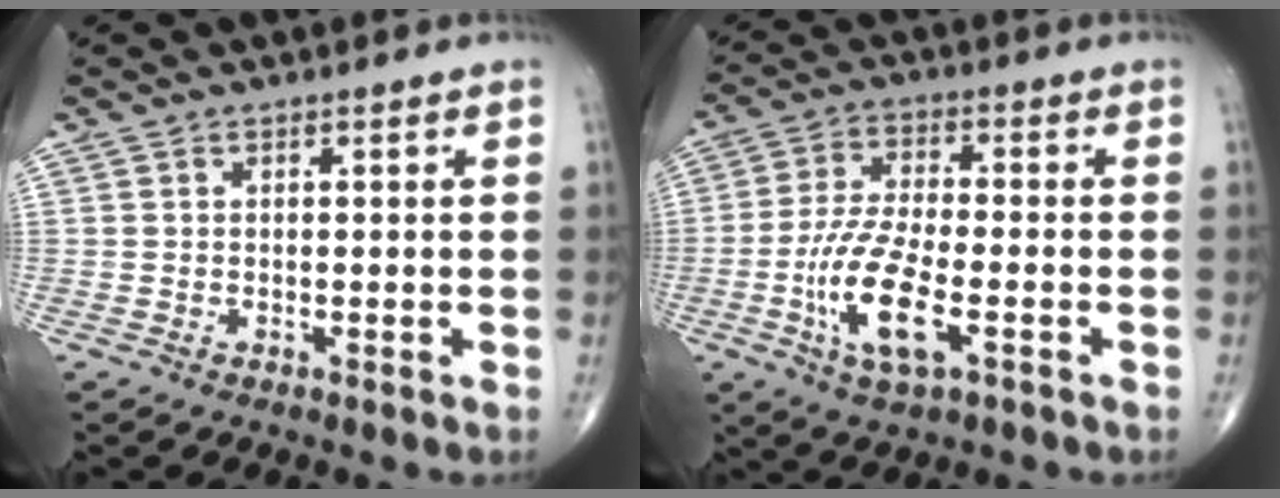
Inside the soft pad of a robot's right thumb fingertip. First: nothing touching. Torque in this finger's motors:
{"motor_torque": [2.43, 2.58, 1.05, -0.18, 0.38]}